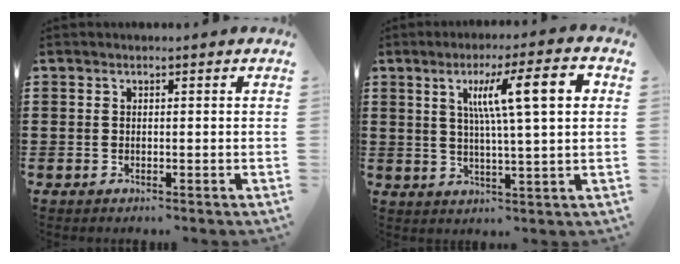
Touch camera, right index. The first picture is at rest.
{"total": 11.0, "force": [3.3, 1.7, 10.4], "torque": [-0.196, 0.008, 0.049]}